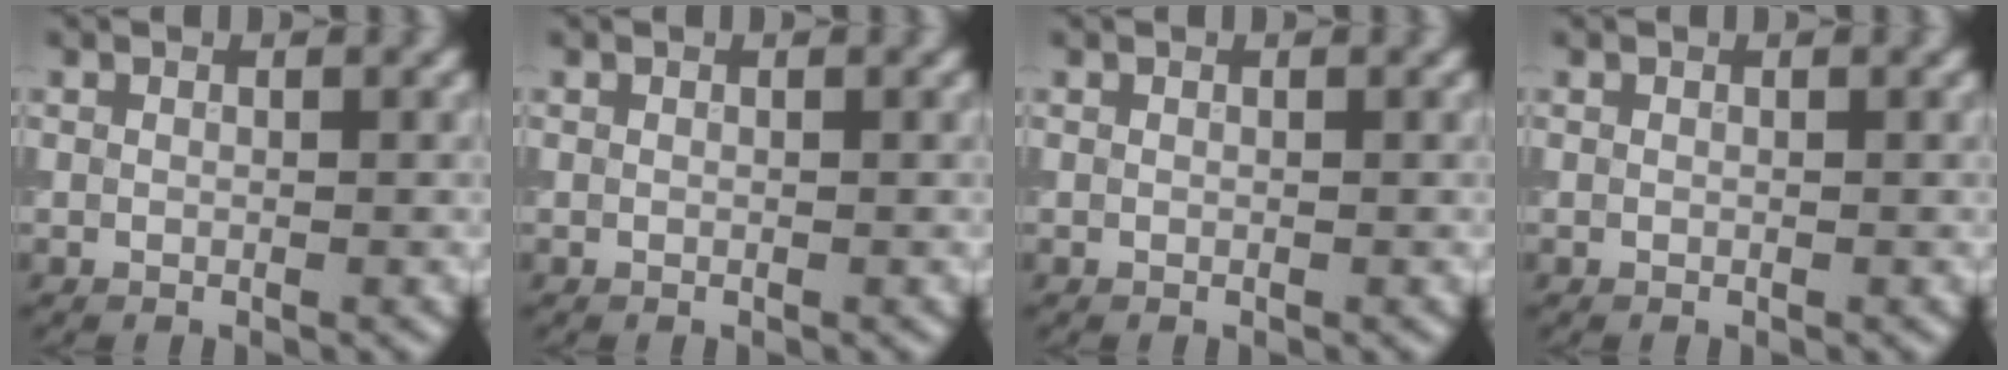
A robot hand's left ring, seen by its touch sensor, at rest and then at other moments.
{"total": 0.0}
{"total": 0.0}
{"total": 0.0}